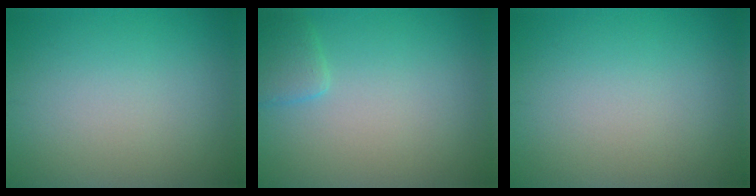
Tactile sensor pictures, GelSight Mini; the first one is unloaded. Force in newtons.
{"total": 1.7, "press": 1.7, "slide": 0.1}
{"total": 0.0}